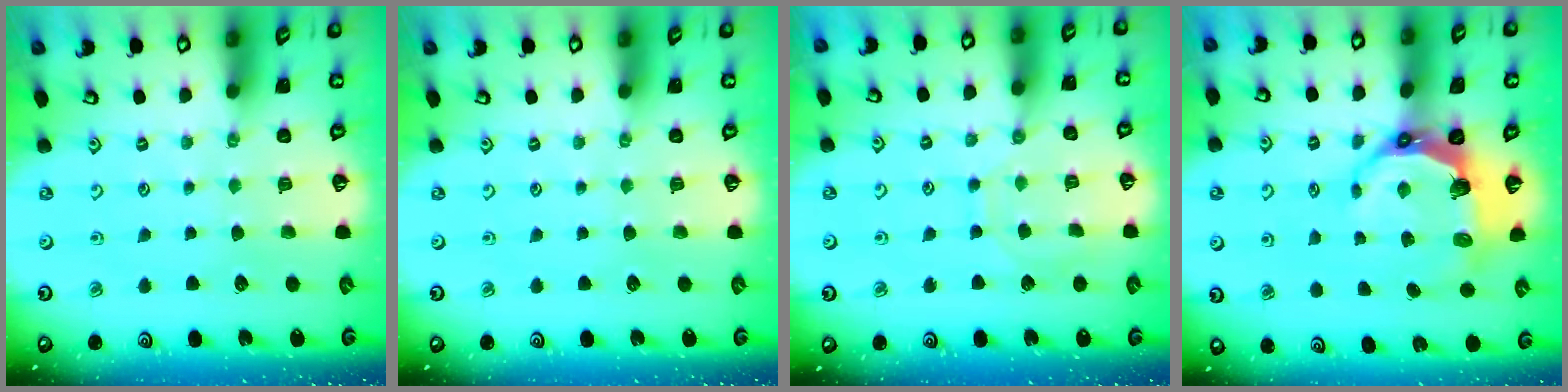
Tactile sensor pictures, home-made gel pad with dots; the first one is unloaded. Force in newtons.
{"total": 0.0}
{"total": 7.7, "press": 7.6, "slide": 0.7}
{"total": 9.2, "press": 7.5, "slide": 5.2}